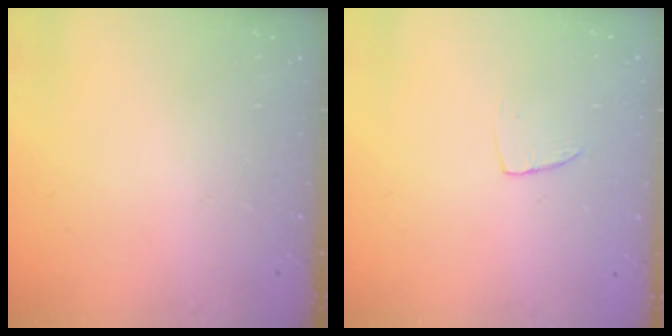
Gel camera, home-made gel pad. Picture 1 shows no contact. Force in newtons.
{"total": 4.0, "press": 4.0, "slide": 0.3}